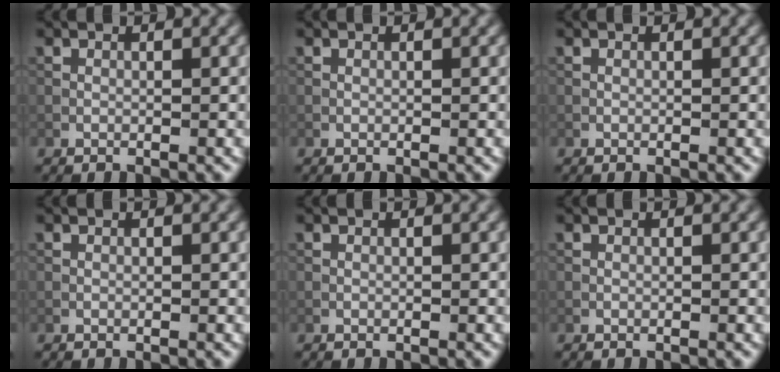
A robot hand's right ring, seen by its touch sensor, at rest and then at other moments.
{"total": 0.0}
{"total": 0.0}
{"total": 0.0}
{"total": 0.0}
{"total": 0.0}